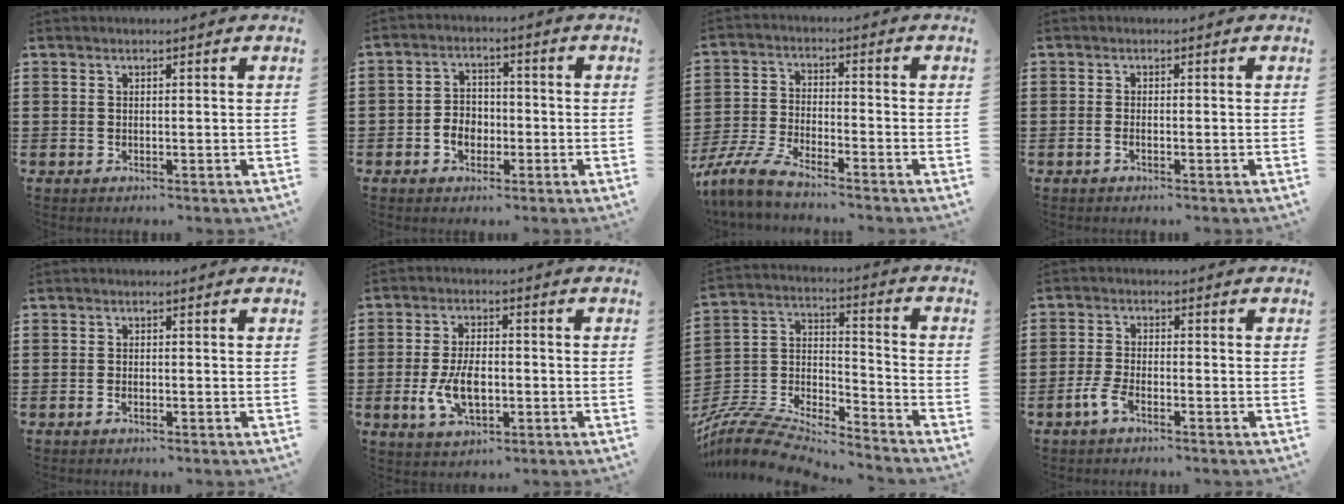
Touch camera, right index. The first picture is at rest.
{"total": 3.9, "force": [-1.5, 3.1, 1.8], "torque": [-0.040, 0.006, -0.030]}
{"total": 6.4, "force": [-5.8, 0.3, 2.7], "torque": [-0.081, -0.011, -0.118]}
{"total": 0.8, "force": [-0.5, 0.1, 0.6], "torque": [-0.012, -0.007, -0.008]}
{"total": 0.9, "force": [-0.5, 0.4, 0.6], "torque": [-0.014, -0.005, -0.009]}
{"total": 7.1, "force": [-1.4, 3.9, 5.8], "torque": [-0.134, -0.004, -0.029]}
{"total": 9.1, "force": [-8.5, 2.0, 2.5], "torque": [-0.064, 0.007, -0.173]}
{"total": 3.2, "force": [-2.1, 0.9, 2.2], "torque": [-0.059, -0.002, -0.046]}